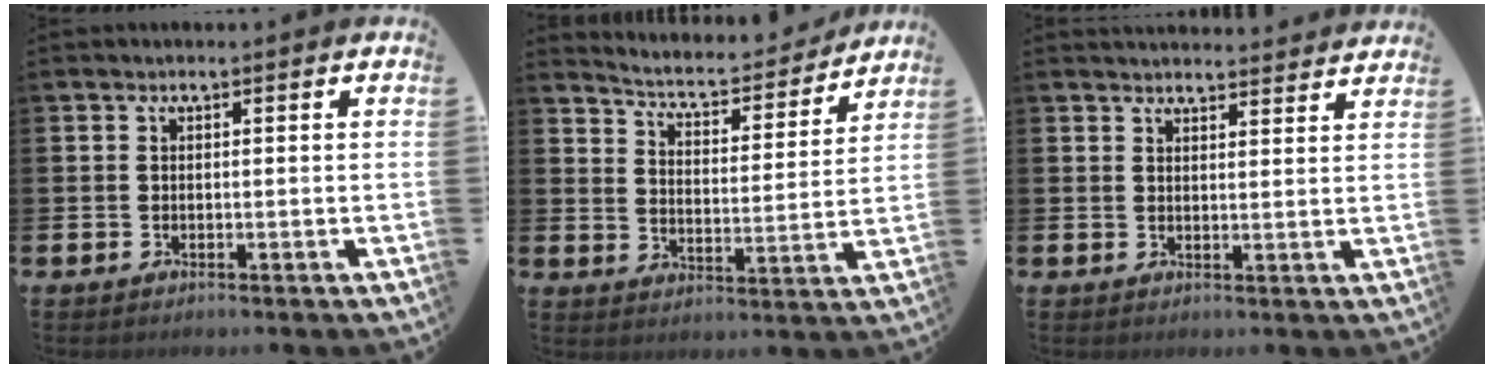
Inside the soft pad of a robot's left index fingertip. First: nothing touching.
{"total": 4.9, "force": [4.6, 1.2, 1.1], "torque": [-0.051, -0.037, 0.072]}
{"total": 3.4, "force": [3.3, 0.2, -0.1], "torque": [0.007, -0.024, 0.058]}